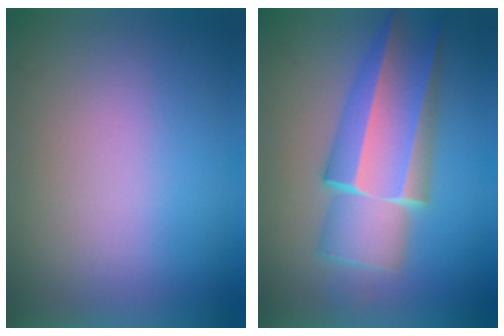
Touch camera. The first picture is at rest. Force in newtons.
{"total": 6.2}